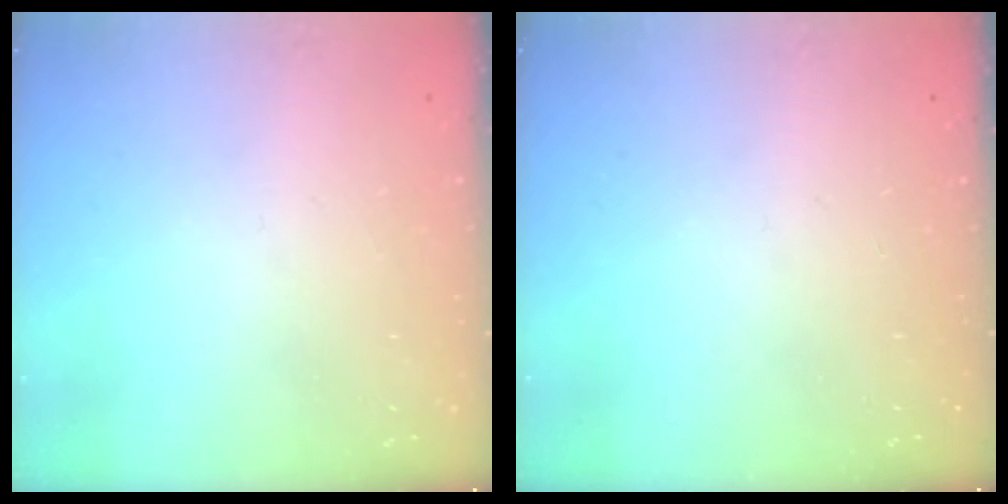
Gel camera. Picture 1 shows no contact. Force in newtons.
{"total": 0.0}